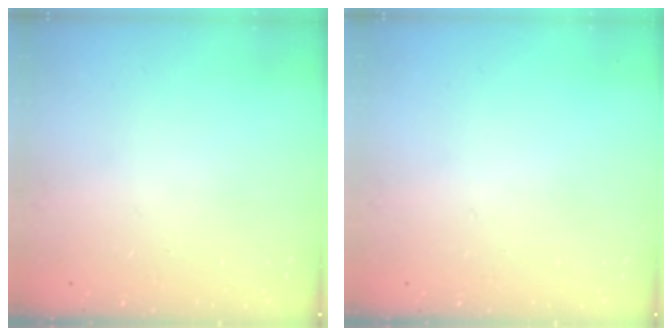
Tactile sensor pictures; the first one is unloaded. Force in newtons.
{"total": 0.0}